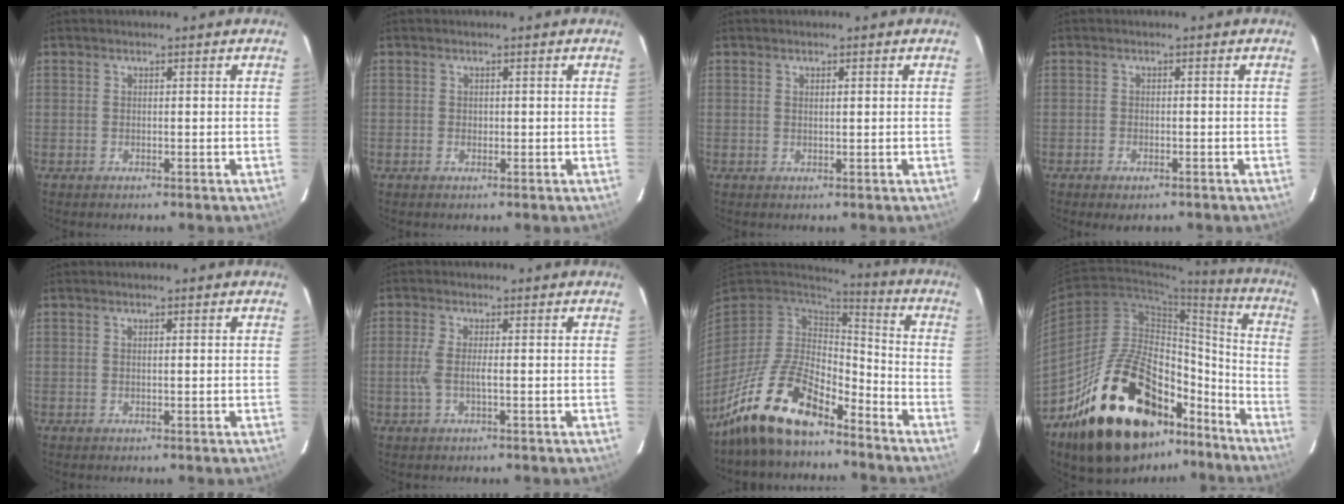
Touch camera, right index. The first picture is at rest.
{"total": 0.7, "force": [0.0, 0.7, 0.2], "torque": [-0.001, 0.002, 0.000]}
{"total": 0.9, "force": [0.4, 0.2, 0.8], "torque": [-0.013, 0.003, 0.007]}
{"total": 2.4, "force": [-1.6, 1.1, 1.3], "torque": [-0.031, -0.006, -0.028]}
{"total": 0.6, "force": [0.2, 0.0, 0.6], "torque": [-0.010, 0.002, 0.003]}
{"total": 3.8, "force": [-0.5, 0.6, 3.7], "torque": [-0.080, 0.000, -0.011]}
{"total": 16.5, "force": [-11.8, 6.3, 9.8], "torque": [-0.205, -0.010, -0.219]}
{"total": 29.3, "force": [-19.8, 14.1, 16.3], "torque": [-0.278, 0.037, -0.289]}